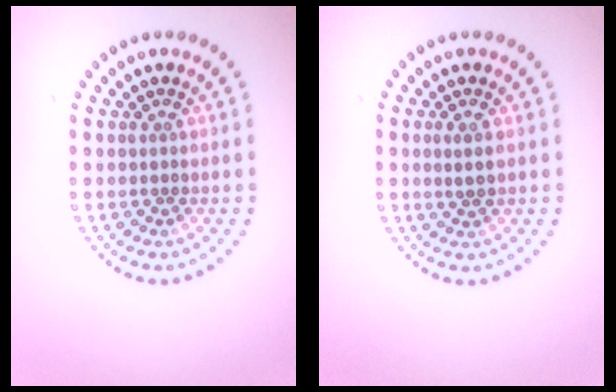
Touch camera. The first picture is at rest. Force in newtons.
{"total": 0.9, "press": 0.8, "slide": 0.4}